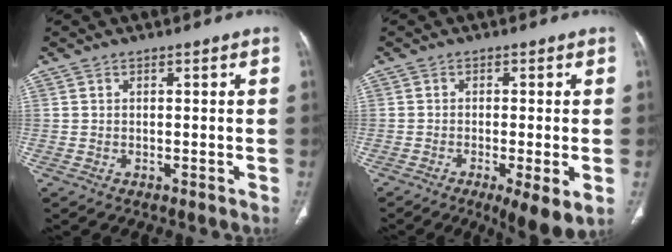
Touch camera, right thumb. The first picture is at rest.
{"total": 7.7, "force": [-2.9, 1.6, 7.0], "torque": [-0.107, -0.018, -0.045]}